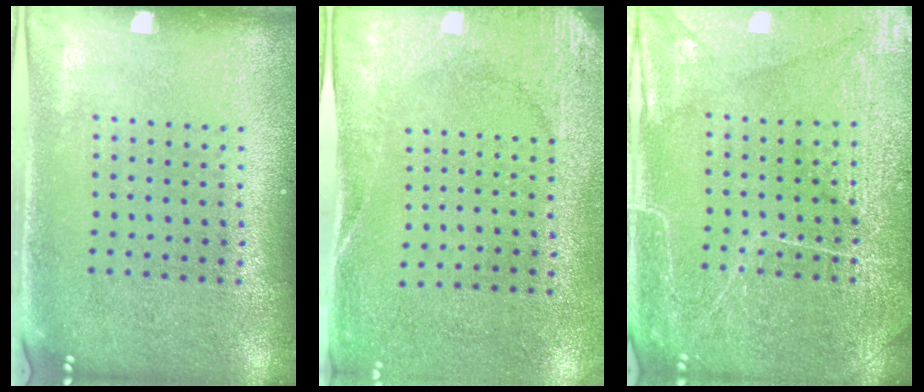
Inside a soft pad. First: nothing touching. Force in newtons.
{"total": 2.6, "press": 2.1, "slide": 1.6}
{"total": 5.3, "press": 5.2, "slide": 0.6}